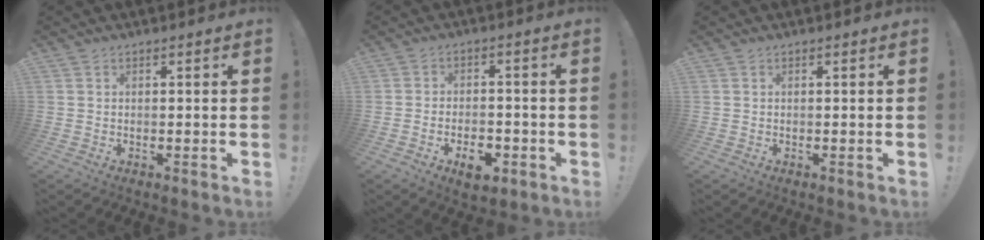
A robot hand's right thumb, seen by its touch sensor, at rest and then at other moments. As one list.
[{"total": 7.6, "force": [-3.9, 4.2, 5.0], "torque": [-0.058, 0.017, -0.064]}, {"total": 0.0}]